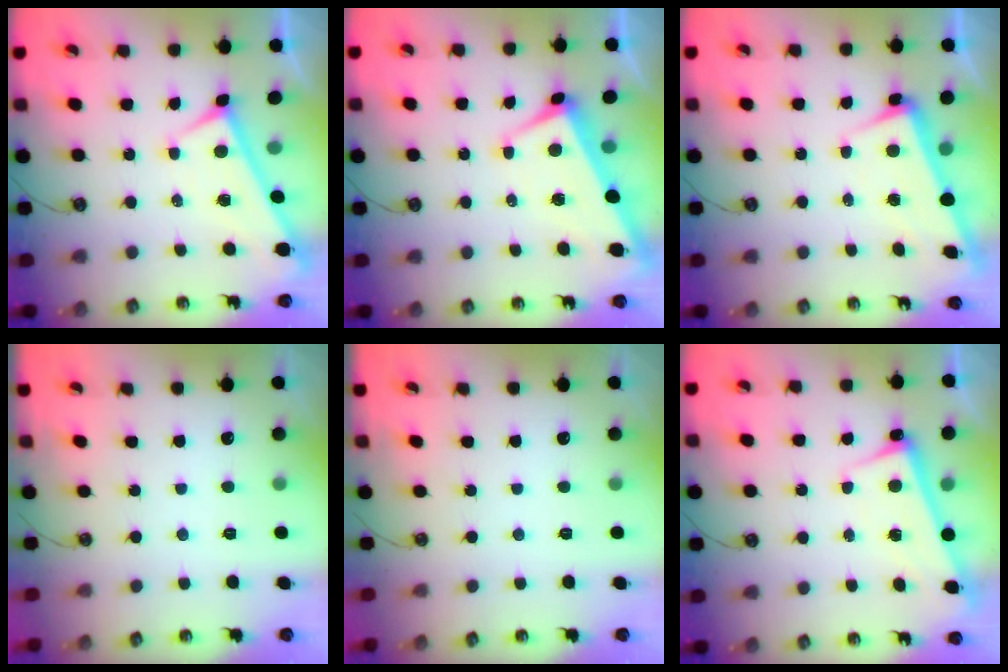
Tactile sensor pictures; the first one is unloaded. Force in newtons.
{"total": 1.7, "press": 1.4, "slide": 1.0}
{"total": 3.1, "press": 3.0, "slide": 0.8}
{"total": 0.0}
{"total": 0.0}
{"total": 2.8, "press": 2.7, "slide": 0.5}